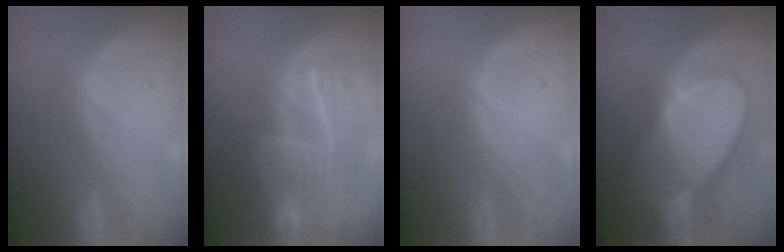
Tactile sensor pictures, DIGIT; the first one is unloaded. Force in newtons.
{"total": 8.9, "press": 8.1, "slide": 3.7}
{"total": 0.0}
{"total": 10.1, "press": 8.9, "slide": 4.8}